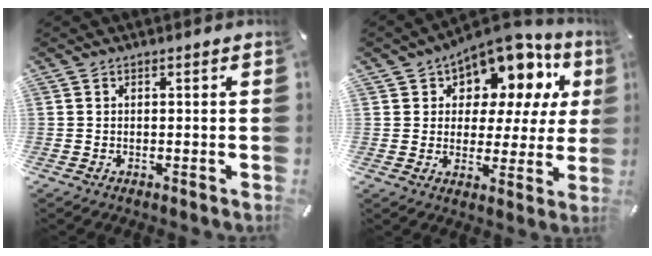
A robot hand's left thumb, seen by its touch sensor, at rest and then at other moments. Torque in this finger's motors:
{"motor_torque": [2.38, 2.64, 1.91, -0.86, 0.12]}